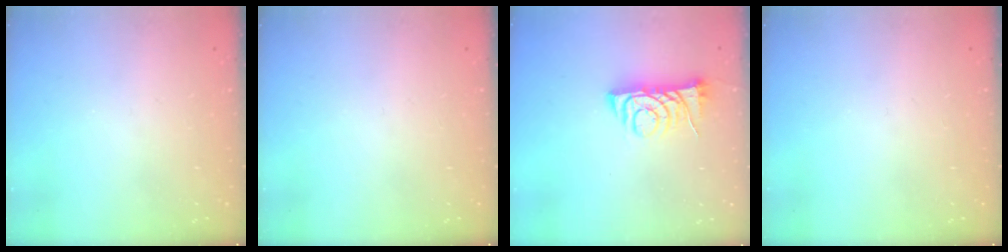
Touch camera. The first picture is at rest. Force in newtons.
{"total": 0.0}
{"total": 7.6, "press": 7.5, "slide": 1.0}
{"total": 0.0}